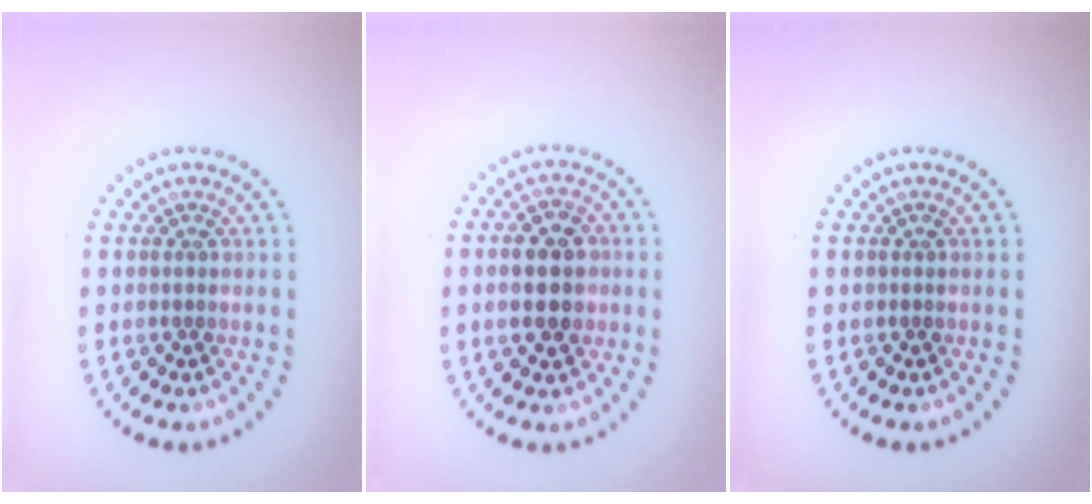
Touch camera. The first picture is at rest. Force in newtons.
{"total": 4.6, "press": 4.6, "slide": 0.3}
{"total": 0.0}